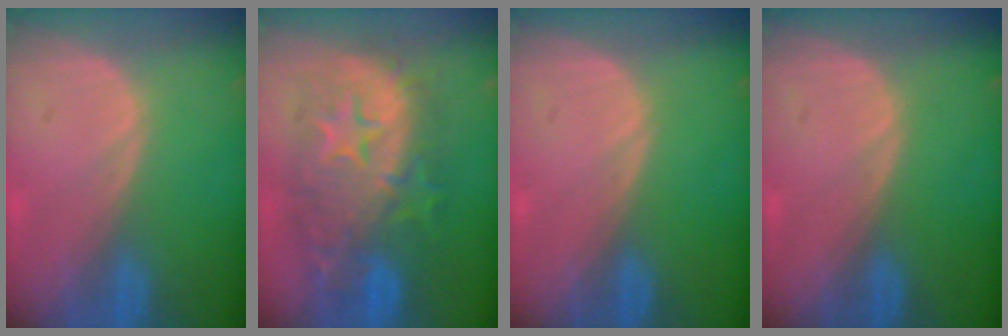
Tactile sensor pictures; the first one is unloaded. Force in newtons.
{"total": 12.6, "press": 12.6, "slide": 1.0}
{"total": 0.0}
{"total": 0.0}